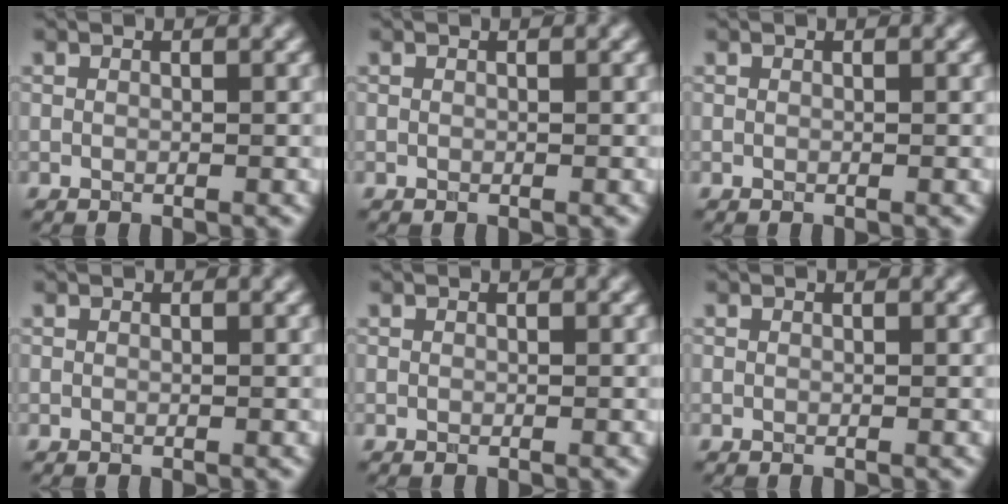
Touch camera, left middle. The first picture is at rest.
{"total": 0.0}
{"total": 0.0}
{"total": 0.0}
{"total": 0.0}
{"total": 0.0}